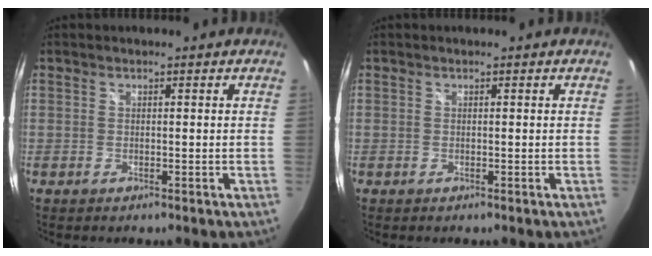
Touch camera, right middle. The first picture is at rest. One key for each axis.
{"total": 0.0}